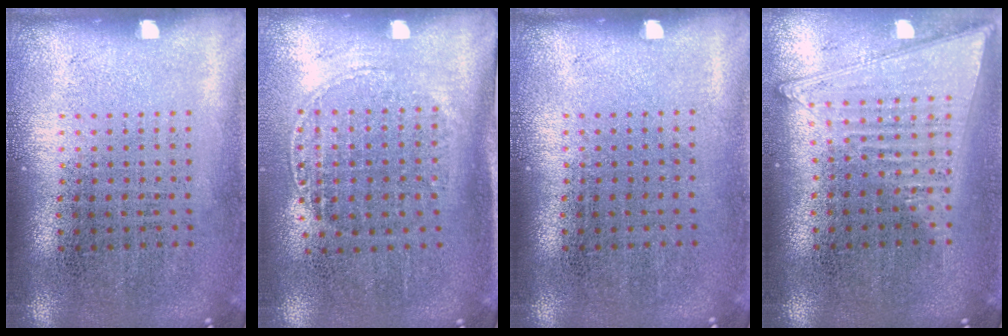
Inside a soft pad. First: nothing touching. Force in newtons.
{"total": 1.5, "press": 1.2, "slide": 0.8}
{"total": 0.0}
{"total": 1.4, "press": 1.3, "slide": 0.5}